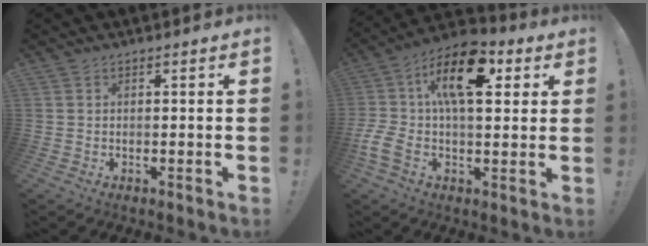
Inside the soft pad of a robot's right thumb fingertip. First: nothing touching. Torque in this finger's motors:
{"motor_torque": [1.86, 3.15, 1.00, -0.51, 0.59]}